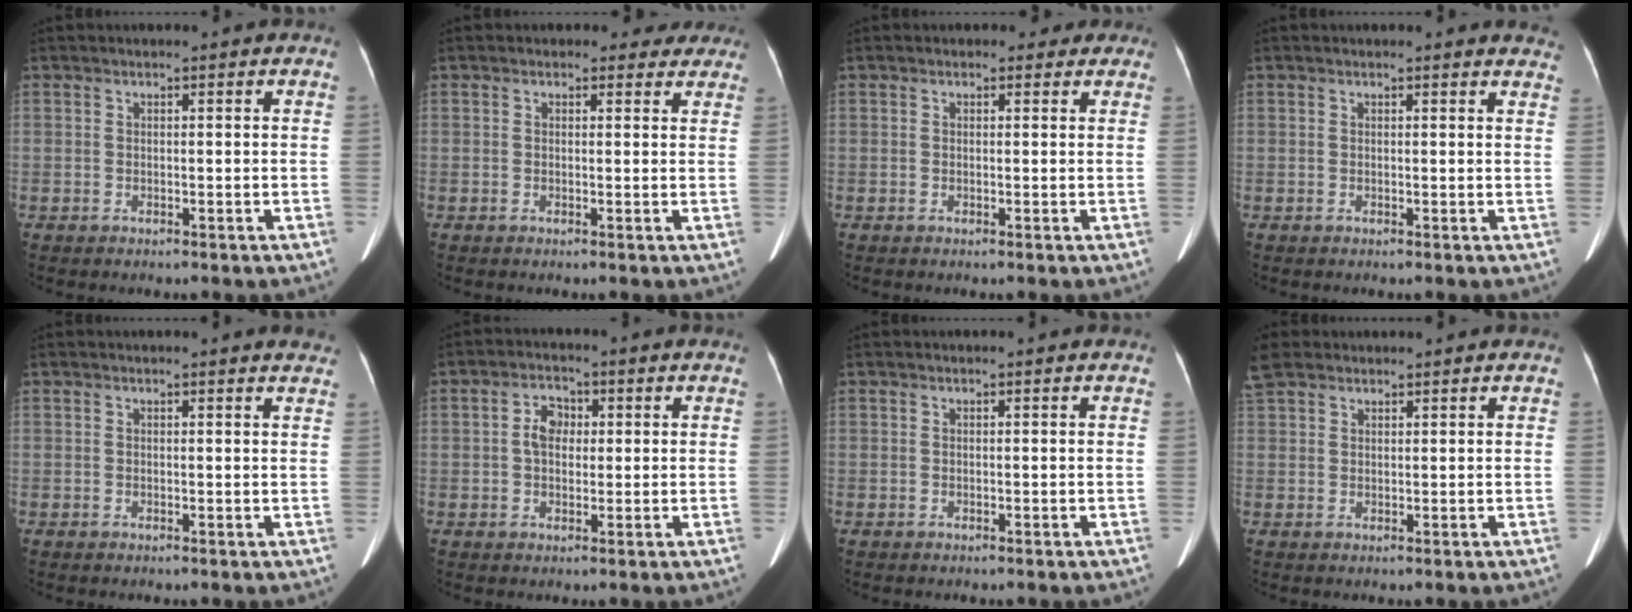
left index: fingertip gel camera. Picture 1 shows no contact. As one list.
[{"total": 3.1, "force": [2.6, 1.7, 0.3], "torque": [0.014, 0.002, 0.015]}, {"total": 1.7, "force": [1.3, 1.1, 0.4], "torque": [0.003, 0.005, 0.007]}, {"total": 5.2, "force": [5.0, 1.1, 0.5], "torque": [0.018, -0.017, 0.021]}, {"total": 3.6, "force": [3.4, 0.4, 0.9], "torque": [-0.010, -0.010, 0.016]}, {"total": 3.8, "force": [0.4, 2.5, 2.8], "torque": [-0.055, 0.016, 0.007]}, {"total": 0.0}, {"total": 6.3, "force": [4.7, 3.4, 2.5], "torque": [-0.073, 0.031, 0.101]}]